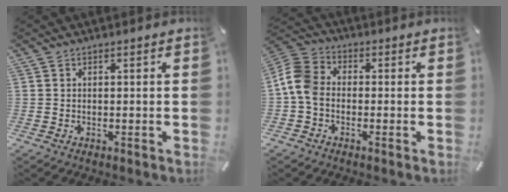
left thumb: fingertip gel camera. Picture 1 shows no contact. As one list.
[{"total": 8.6, "force": [-1.4, 6.4, 5.5], "torque": [-0.122, 0.017, -0.022]}]